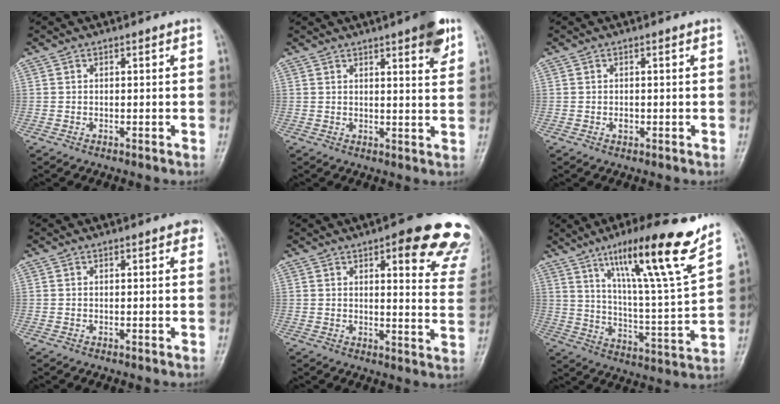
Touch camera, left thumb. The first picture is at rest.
{"total": 7.1, "force": [4.2, 1.4, 5.6], "torque": [-0.065, -0.019, 0.052]}
{"total": 1.1, "force": [0.0, 0.7, 0.9], "torque": [-0.008, 0.000, 0.000]}
{"total": 1.7, "force": [0.9, 0.5, 1.3], "torque": [-0.015, 0.000, 0.008]}
{"total": 18.1, "force": [11.2, 5.0, 13.2], "torque": [-0.117, -0.042, 0.118]}
{"total": 19.4, "force": [12.6, 1.1, 14.7], "torque": [-0.214, -0.067, 0.202]}